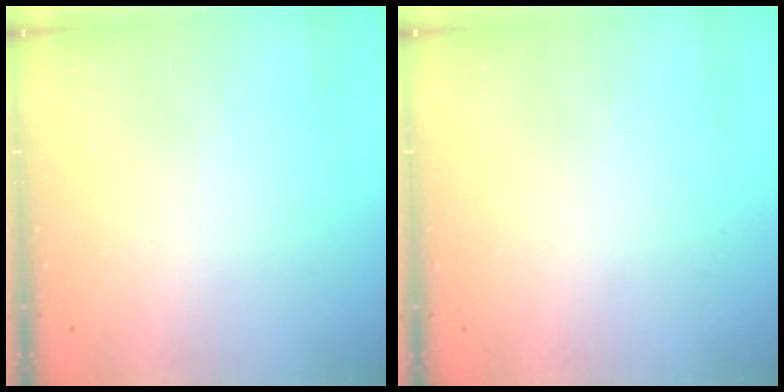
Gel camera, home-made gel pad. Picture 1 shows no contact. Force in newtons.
{"total": 0.0}